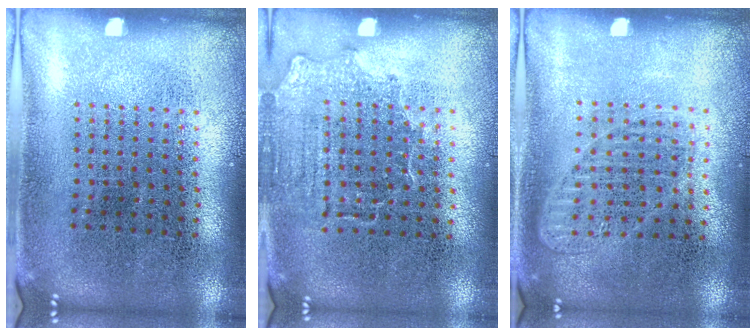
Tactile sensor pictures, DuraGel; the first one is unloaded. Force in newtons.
{"total": 1.4, "press": 1.2, "slide": 0.7}
{"total": 1.2, "press": 1.1, "slide": 0.3}